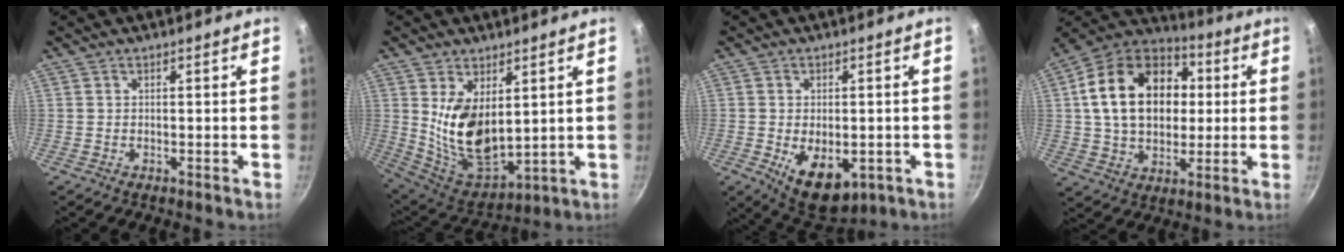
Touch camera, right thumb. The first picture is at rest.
{"total": 13.6, "force": [3.1, 7.7, 10.8], "torque": [-0.181, -0.045, 0.080]}
{"total": 10.5, "force": [-2.7, 6.2, 8.0], "torque": [-0.093, -0.007, -0.022]}
{"total": 22.5, "force": [3.3, 16.3, 15.1], "torque": [-0.232, 0.025, 0.048]}